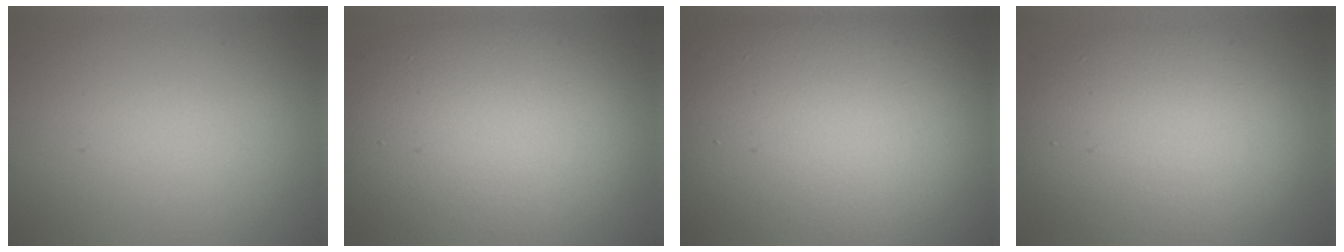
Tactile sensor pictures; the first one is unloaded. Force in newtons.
{"total": 12.7, "press": 12.6, "slide": 0.8}
{"total": 18.7, "press": 18.7, "slide": 1.1}
{"total": 9.3, "press": 9.3, "slide": 0.4}